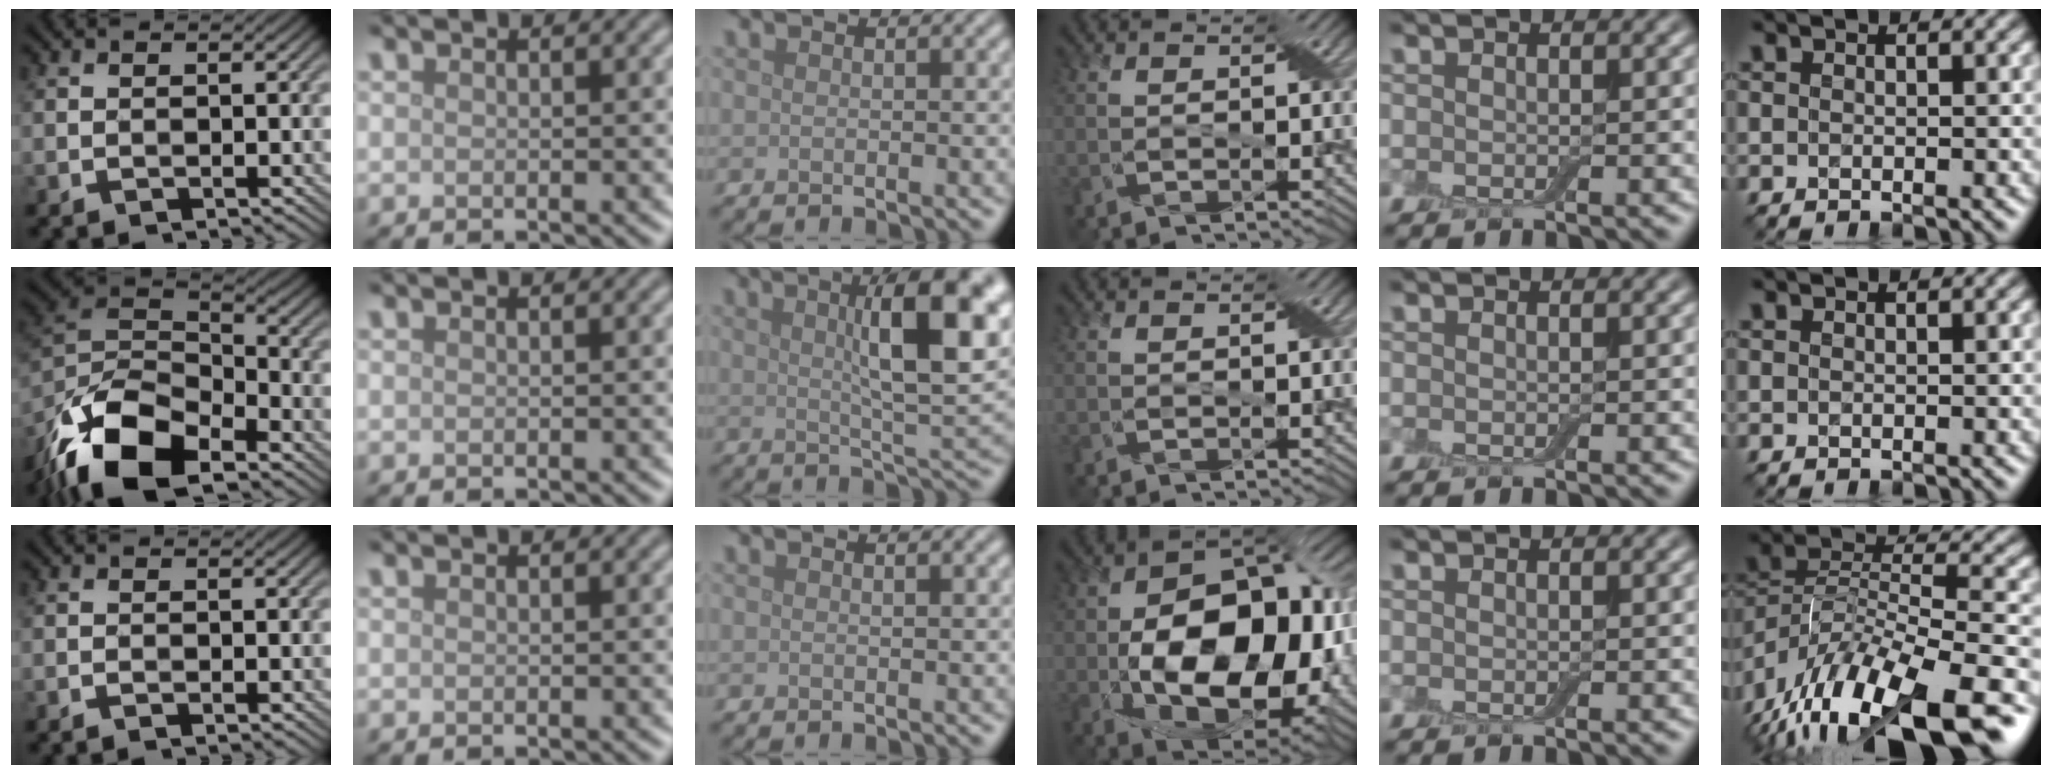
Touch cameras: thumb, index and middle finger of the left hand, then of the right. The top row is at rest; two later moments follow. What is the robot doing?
{"motion": "open", "object": "airpods case & airpods"}